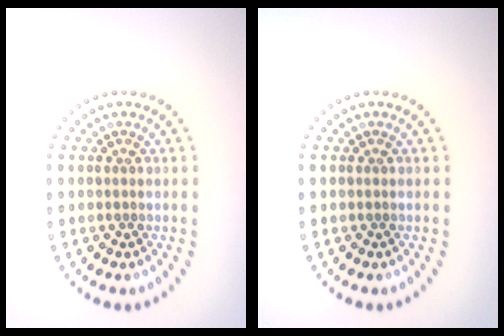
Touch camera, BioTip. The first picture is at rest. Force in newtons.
{"total": 0.0}